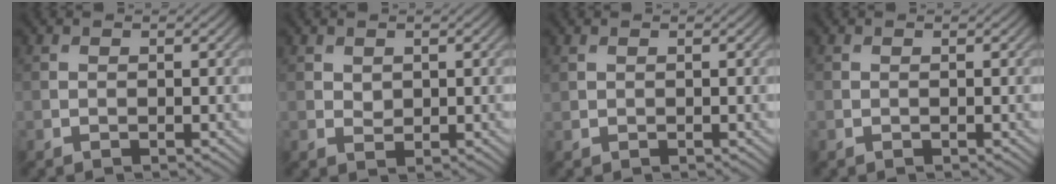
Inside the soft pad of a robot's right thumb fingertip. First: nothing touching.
{"total": 1.1, "force": [0.7, 0.8, 0.5], "torque": [-0.012, -0.002, 0.017]}
{"total": 0.5, "force": [0.5, 0.1, 0.2], "torque": [-0.009, 0.002, 0.013]}
{"total": 0.0}